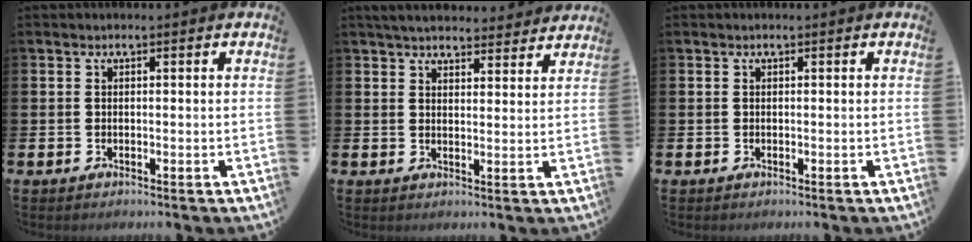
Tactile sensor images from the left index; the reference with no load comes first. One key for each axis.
{"total": 4.7, "fx": 4.5, "fy": 0.8, "fz": 0.8, "tx": -0.021, "ty": -0.023, "tz": 0.081}
{"total": 0.0}